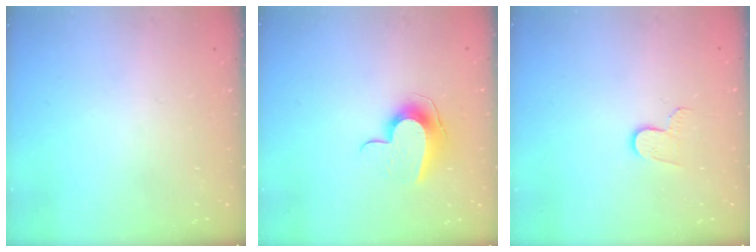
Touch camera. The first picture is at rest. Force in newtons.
{"total": 10.0, "press": 9.9, "slide": 0.9}
{"total": 5.8, "press": 5.8, "slide": 0.5}